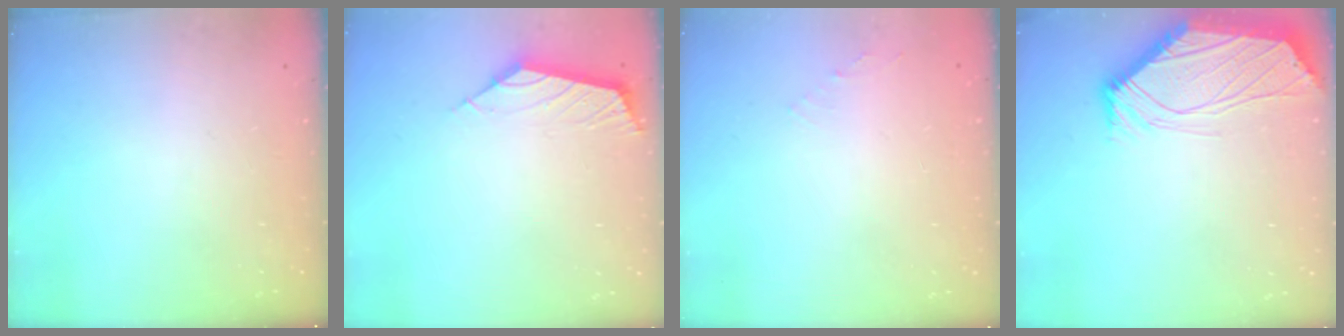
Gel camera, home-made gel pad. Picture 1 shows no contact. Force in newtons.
{"total": 2.8, "press": 2.7, "slide": 0.7}
{"total": 0.6, "press": 0.5, "slide": 0.3}
{"total": 3.4, "press": 3.3, "slide": 0.6}